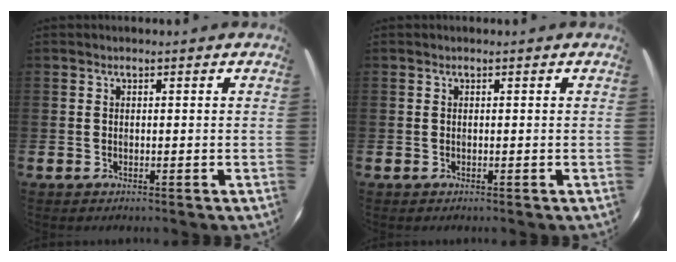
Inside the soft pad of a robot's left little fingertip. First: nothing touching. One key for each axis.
{"total": 0.0}